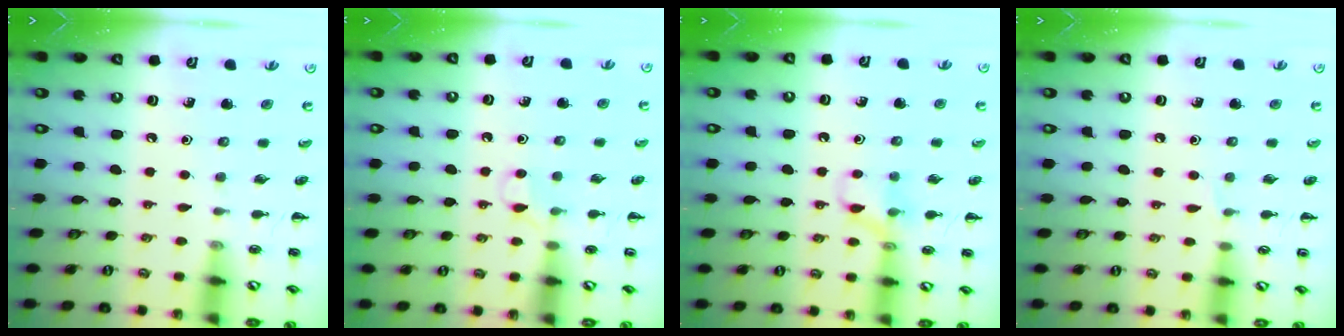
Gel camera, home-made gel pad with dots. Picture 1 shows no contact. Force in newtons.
{"total": 3.9, "press": 3.7, "slide": 1.1}
{"total": 8.7, "press": 8.6, "slide": 1.0}
{"total": 3.4, "press": 3.2, "slide": 1.1}